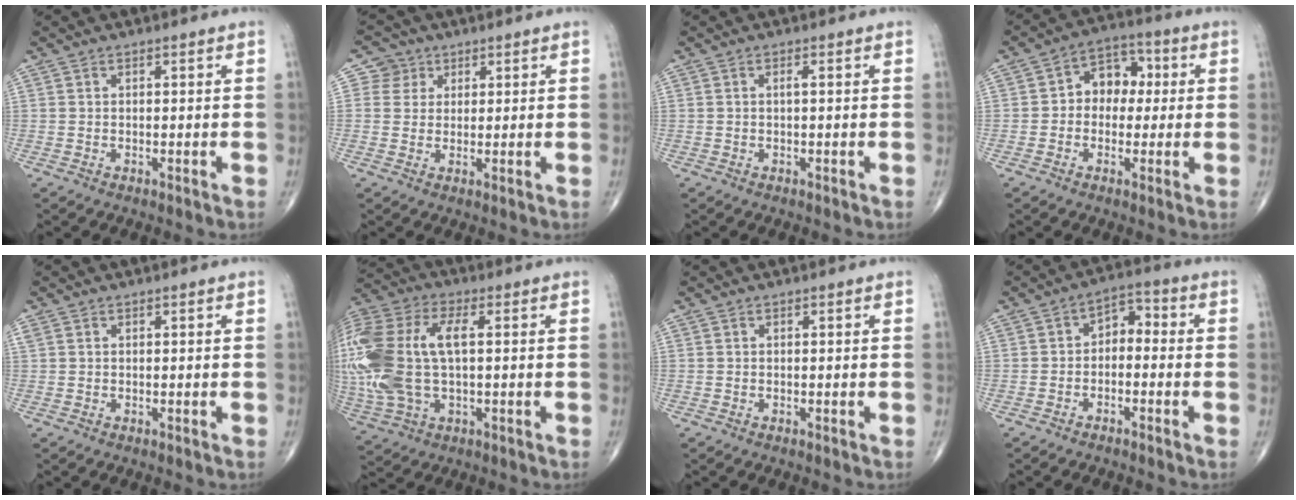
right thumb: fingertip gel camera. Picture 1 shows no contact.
{"total": 3.9, "force": [1.5, 3.6, -0.1], "torque": [0.026, -0.002, 0.019]}
{"total": 0.6, "force": [0.0, 0.0, 0.6], "torque": [-0.014, -0.001, -0.001]}
{"total": 8.2, "force": [0.5, 6.3, 5.2], "torque": [-0.039, 0.028, -0.004]}
{"total": 0.9, "force": [0.4, 0.7, 0.4], "torque": [-0.013, 0.013, 0.012]}
{"total": 22.5, "force": [1.6, 11.9, 19.0], "torque": [-0.471, 0.015, 0.032]}
{"total": 0.0}
{"total": 4.9, "force": [-1.0, 3.2, 3.5], "torque": [-0.036, 0.035, -0.031]}